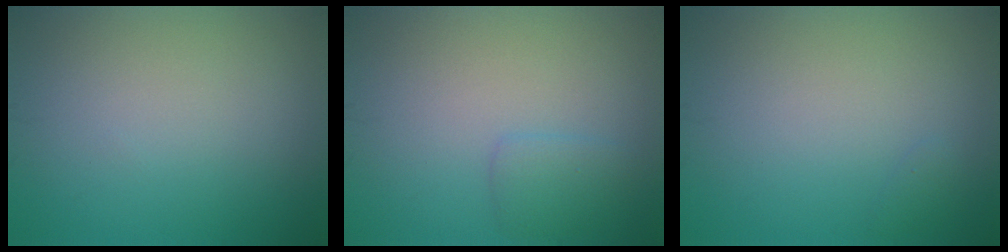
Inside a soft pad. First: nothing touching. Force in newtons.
{"total": 1.6, "press": 1.6, "slide": 0.1}
{"total": 0.5, "press": 0.5, "slide": 0.0}